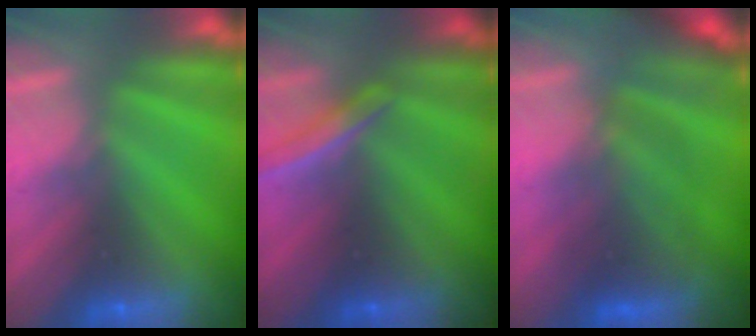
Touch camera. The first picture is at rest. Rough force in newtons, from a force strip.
{"total": 1.8}
{"total": 2.6}